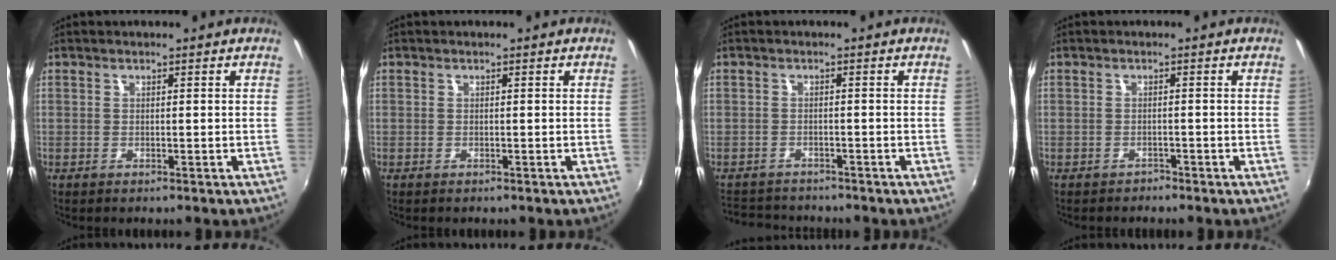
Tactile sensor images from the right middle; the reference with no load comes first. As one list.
[{"total": 0.0}, {"total": 5.8, "force": [-5.2, 2.4, 0.8], "torque": [-0.035, 0.006, -0.089]}, {"total": 1.3, "force": [-1.3, 0.4, 0.0], "torque": [-0.003, -0.003, -0.020]}]